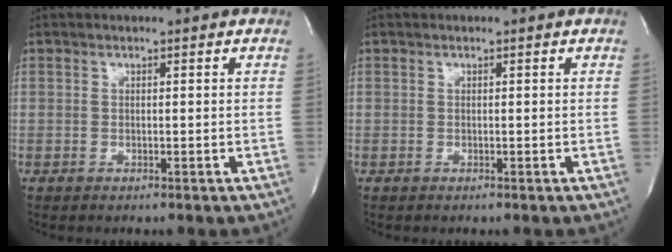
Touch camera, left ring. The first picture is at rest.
{"total": 0.0}